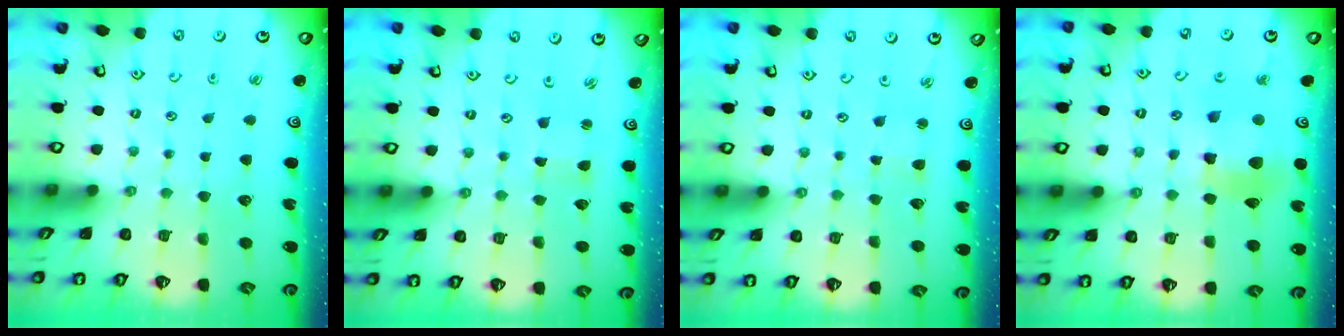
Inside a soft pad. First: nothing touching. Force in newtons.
{"total": 1.0, "press": 1.0, "slide": 0.1}
{"total": 1.9, "press": 1.9, "slide": 0.3}
{"total": 10.2, "press": 10.2, "slide": 1.2}